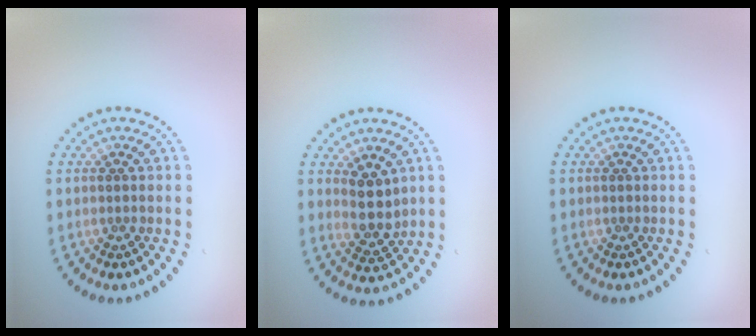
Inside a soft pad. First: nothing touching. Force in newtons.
{"total": 2.9, "press": 2.5, "slide": 1.4}
{"total": 0.0}